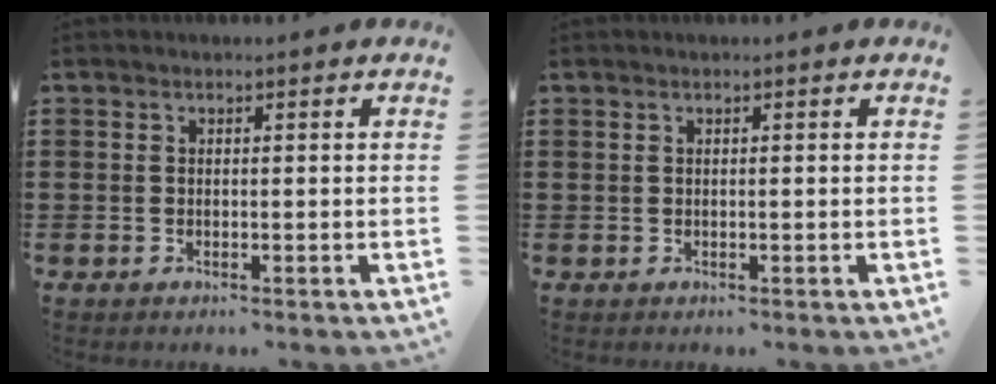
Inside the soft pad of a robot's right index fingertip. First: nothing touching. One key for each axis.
{"total": 0.0}